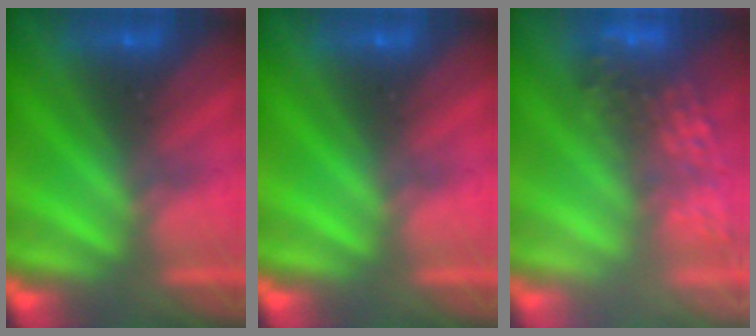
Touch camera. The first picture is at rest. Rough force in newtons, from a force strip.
{"total": 0.0}
{"total": 6.7}